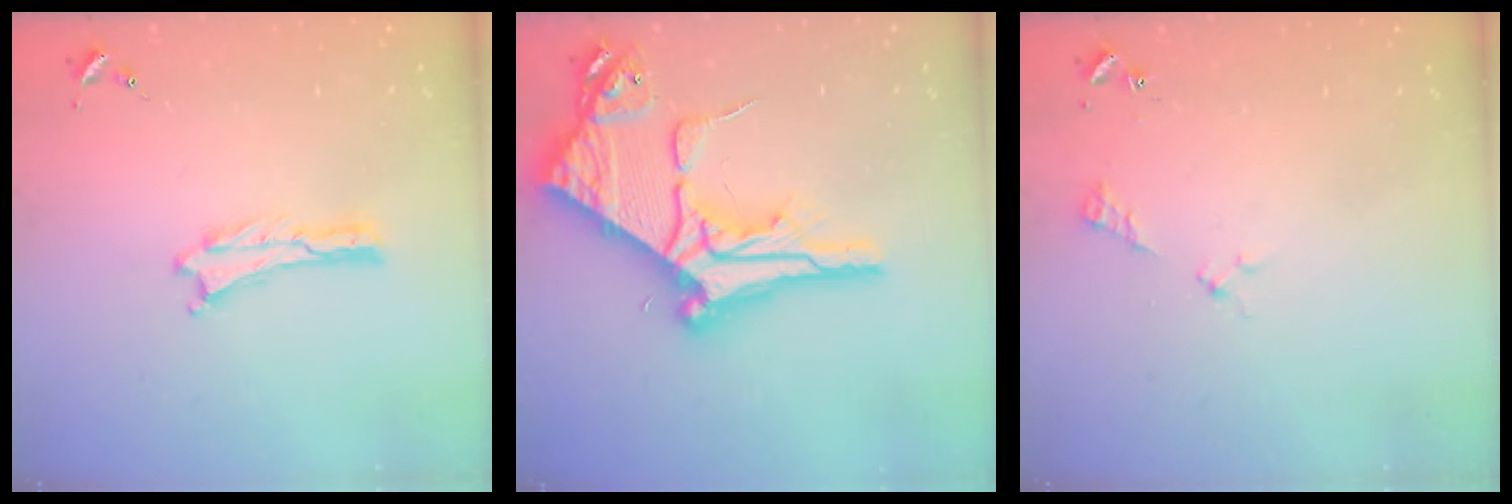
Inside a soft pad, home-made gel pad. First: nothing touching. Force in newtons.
{"total": 13.6, "press": 13.5, "slide": 1.1}
{"total": 2.5, "press": 2.5, "slide": 0.3}